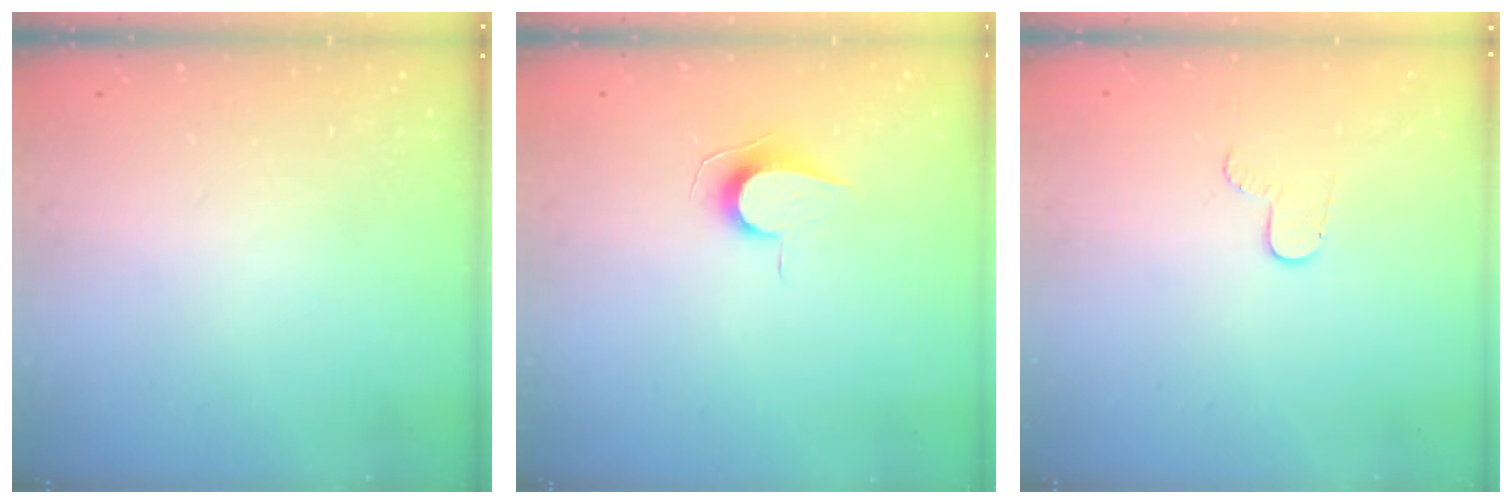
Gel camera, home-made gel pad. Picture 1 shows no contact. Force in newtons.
{"total": 7.0, "press": 7.0, "slide": 0.7}
{"total": 5.1, "press": 5.1, "slide": 0.5}